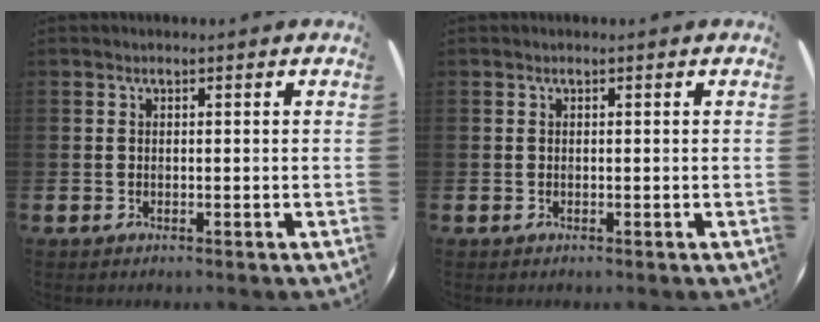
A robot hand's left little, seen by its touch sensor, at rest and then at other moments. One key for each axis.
{"total": 0.0}